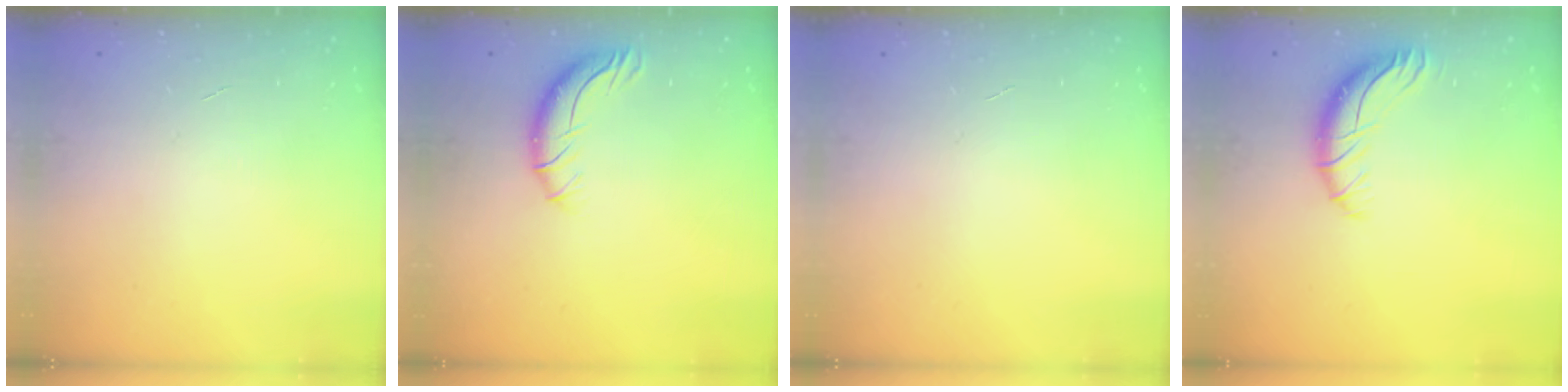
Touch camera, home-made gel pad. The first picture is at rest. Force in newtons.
{"total": 8.7, "press": 8.6, "slide": 1.1}
{"total": 0.0}
{"total": 10.4, "press": 10.1, "slide": 2.2}